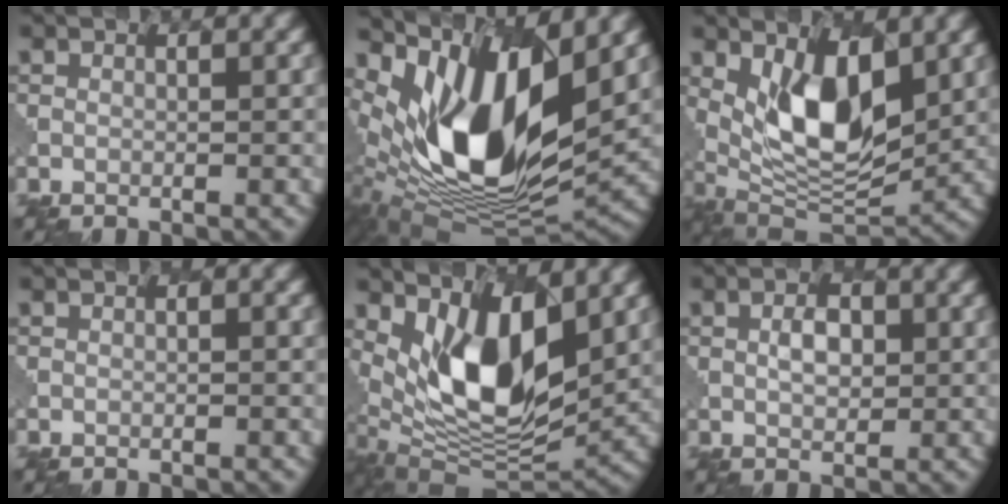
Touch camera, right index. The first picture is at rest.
{"total": 13.9, "force": [4.3, 6.7, 11.4], "torque": [-0.227, -0.018, 0.079]}
{"total": 8.6, "force": [2.4, 4.1, 7.2], "torque": [-0.130, -0.015, 0.046]}
{"total": 0.5, "force": [-0.2, 0.2, 0.5], "torque": [-0.007, 0.001, -0.001]}
{"total": 10.9, "force": [3.1, 5.0, 9.2], "torque": [-0.166, -0.020, 0.061]}
{"total": 2.3, "force": [0.6, 1.4, 1.7], "torque": [-0.031, 0.001, 0.012]}